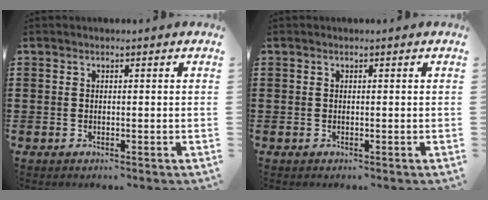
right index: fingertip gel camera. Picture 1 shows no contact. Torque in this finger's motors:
{"motor_torque": [0.00, 0.00, 0.00, 0.00]}